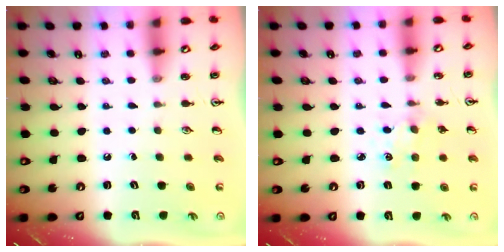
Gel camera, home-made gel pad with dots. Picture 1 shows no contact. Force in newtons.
{"total": 2.2, "press": 2.2, "slide": 0.2}